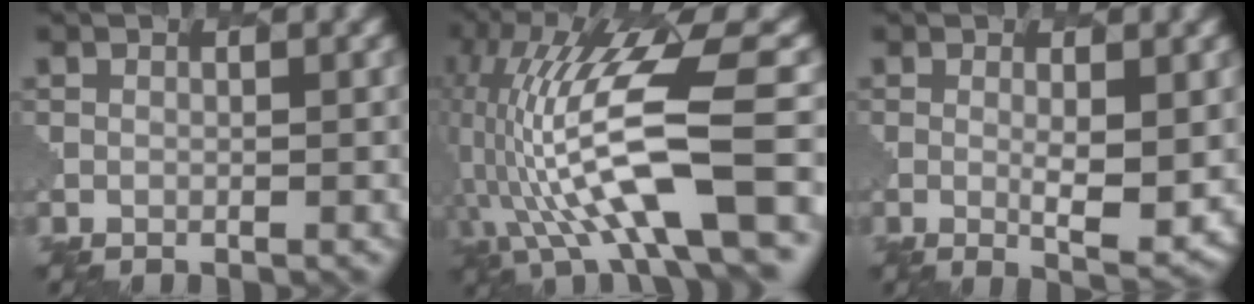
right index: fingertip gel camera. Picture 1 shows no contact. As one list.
[{"total": 13.2, "force": [-1.5, 3.8, 12.5], "torque": [-0.239, 0.015, -0.022]}, {"total": 3.8, "force": [0.5, 0.8, 3.7], "torque": [-0.060, -0.011, 0.013]}]